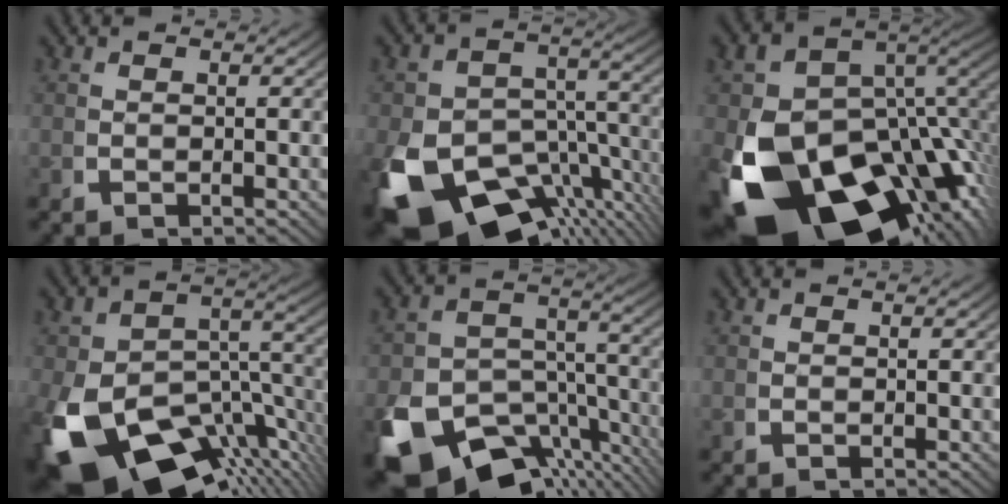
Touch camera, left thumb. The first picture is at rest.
{"total": 19.1, "force": [-8.2, 13.3, 11.0], "torque": [-0.215, -0.092, -0.100]}
{"total": 29.5, "force": [-9.2, 19.3, 20.3], "torque": [-0.372, -0.119, -0.102]}
{"total": 20.5, "force": [-8.9, 13.0, 13.1], "torque": [-0.245, -0.090, -0.103]}
{"total": 17.7, "force": [-8.7, 11.9, 9.8], "torque": [-0.181, -0.078, -0.116]}
{"total": 0.0}